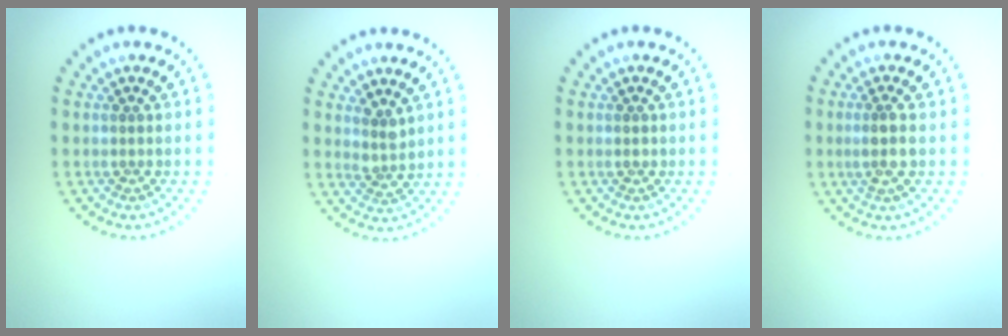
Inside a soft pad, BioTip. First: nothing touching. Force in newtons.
{"total": 1.9, "press": 1.4, "slide": 1.2}
{"total": 0.8, "press": 0.8, "slide": 0.1}
{"total": 2.2, "press": 1.9, "slide": 1.1}